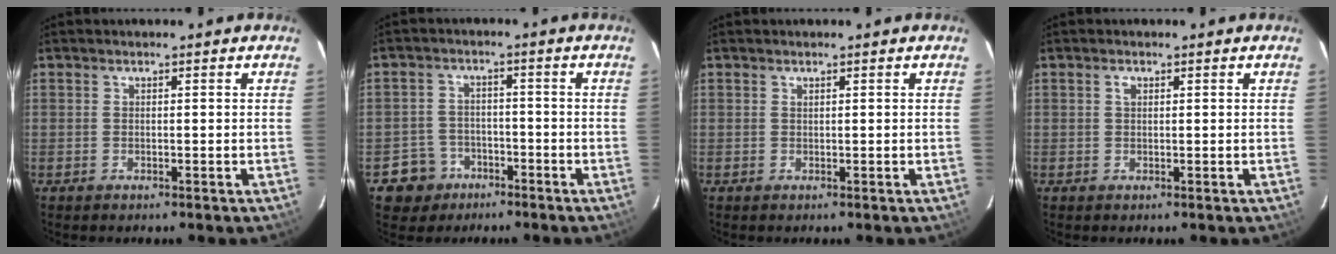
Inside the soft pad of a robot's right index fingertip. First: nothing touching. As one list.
[{"total": 6.4, "force": [-3.6, 5.3, 0.4], "torque": [-0.026, 0.024, -0.055]}, {"total": 0.0}, {"total": 0.9, "force": [0.3, 0.6, 0.6], "torque": [-0.012, 0.004, 0.006]}]